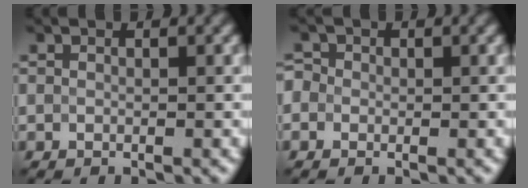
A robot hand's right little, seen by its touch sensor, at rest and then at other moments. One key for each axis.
{"total": 1.5, "fx": 0.2, "fy": 1.4, "fz": 0.6, "tx": -0.005, "ty": 0.005, "tz": -0.012}